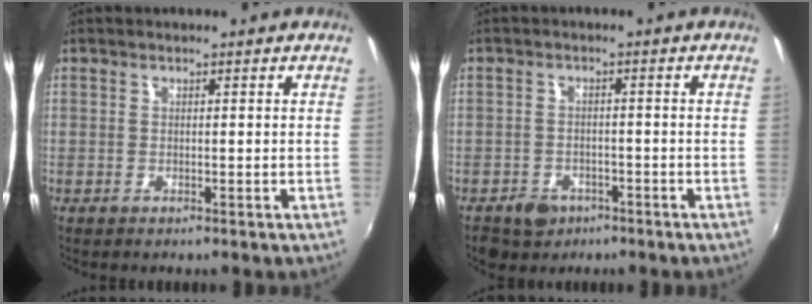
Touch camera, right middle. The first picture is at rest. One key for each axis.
{"total": 5.0, "fx": -3.2, "fy": 3.7, "fz": 1.3, "tx": -0.045, "ty": 0.003, "tz": -0.044}